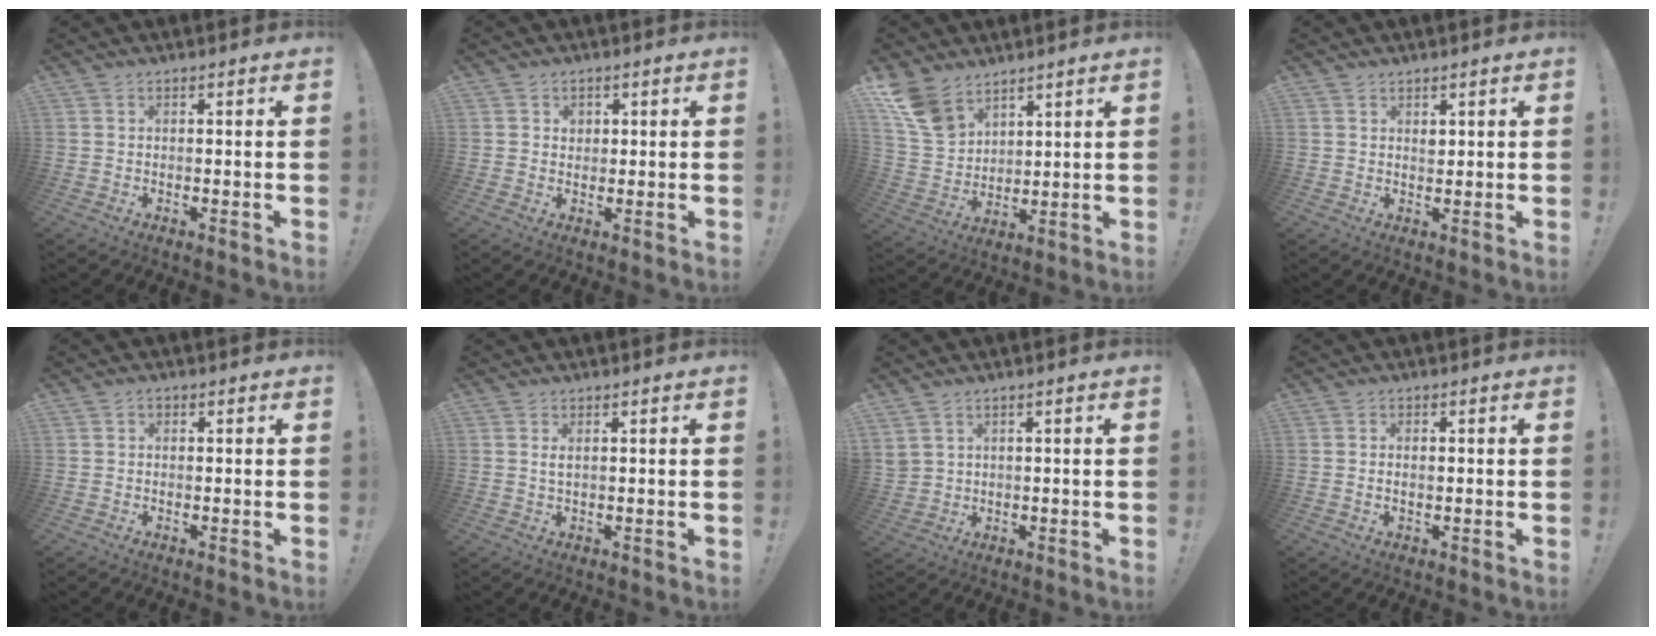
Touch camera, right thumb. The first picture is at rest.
{"total": 1.9, "force": [0.6, 1.8, 0.4], "torque": [-0.002, -0.002, 0.010]}
{"total": 12.7, "force": [9.0, 7.4, 5.0], "torque": [-0.108, -0.048, 0.182]}
{"total": 1.8, "force": [1.1, 1.1, 0.8], "torque": [-0.001, -0.007, 0.018]}
{"total": 0.9, "force": [-0.1, 0.8, 0.4], "torque": [-0.005, 0.004, -0.003]}
{"total": 1.4, "force": [0.4, 0.3, 1.3], "torque": [-0.028, 0.000, 0.007]}
{"total": 3.7, "force": [2.4, 2.6, 1.3], "torque": [-0.030, -0.006, 0.050]}
{"total": 1.3, "force": [-0.1, 0.7, 1.1], "torque": [-0.016, 0.000, -0.003]}